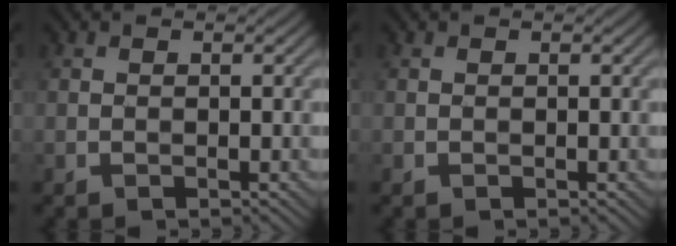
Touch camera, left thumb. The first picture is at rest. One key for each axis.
{"total": 0.0}